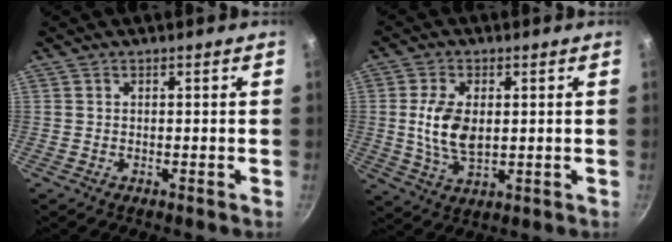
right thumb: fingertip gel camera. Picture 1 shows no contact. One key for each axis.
{"total": 8.7, "fx": 0.7, "fy": 4.9, "fz": 7.1, "tx": -0.138, "ty": -0.009, "tz": 0.016}